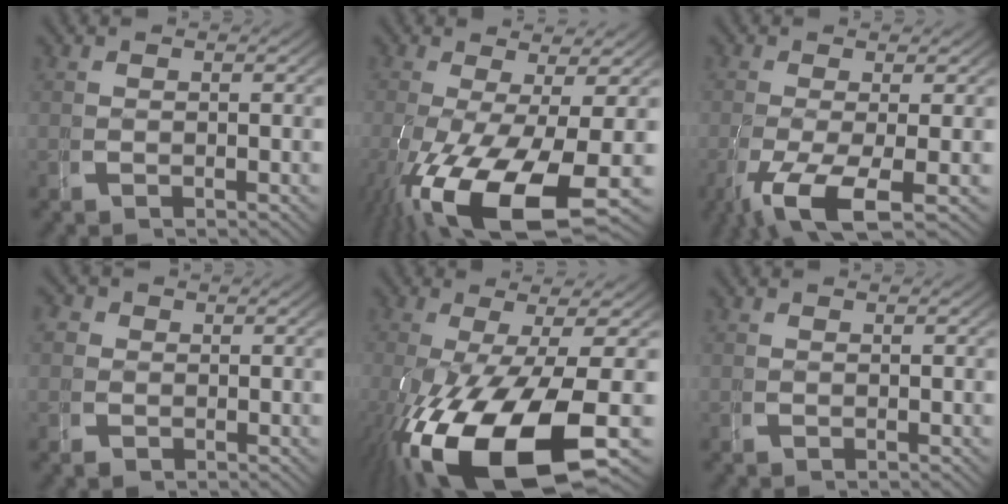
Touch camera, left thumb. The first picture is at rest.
{"total": 12.7, "force": [-3.7, 6.1, 10.5], "torque": [-0.204, -0.055, -0.024]}
{"total": 7.3, "force": [-3.4, 3.0, 5.7], "torque": [-0.120, -0.035, -0.036]}
{"total": 2.7, "force": [-0.1, 2.7, 0.7], "torque": [-0.003, -0.002, -0.009]}
{"total": 14.6, "force": [-3.8, 6.7, 12.4], "torque": [-0.255, -0.050, -0.024]}
{"total": 0.6, "force": [0.3, -0.5, -0.2], "torque": [0.008, -0.002, 0.006]}